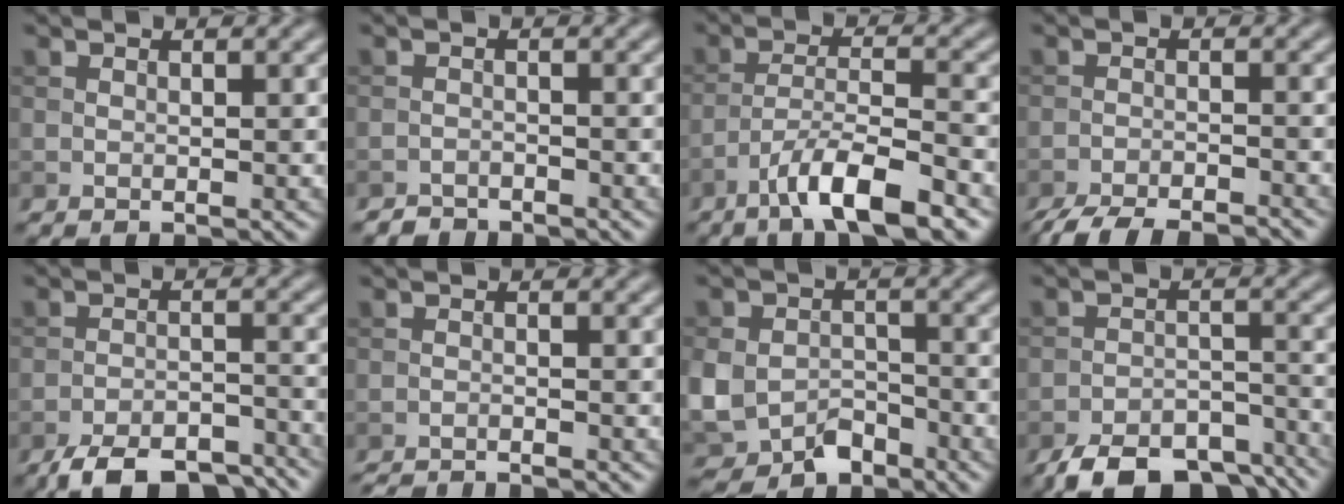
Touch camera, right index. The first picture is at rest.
{"total": 1.6, "force": [-1.5, 0.4, -0.1], "torque": [0.006, 0.003, -0.029]}
{"total": 7.2, "force": [-4.9, 1.5, 5.0], "torque": [-0.083, 0.006, -0.087]}
{"total": 7.6, "force": [-7.0, 1.3, 2.6], "torque": [-0.045, -0.016, -0.107]}
{"total": 9.0, "force": [-7.5, 2.9, 4.0], "torque": [-0.058, -0.014, -0.114]}
{"total": 3.2, "force": [-3.1, 0.3, 0.8], "torque": [-0.016, -0.011, -0.050]}
{"total": 5.9, "force": [-2.8, 4.3, 2.9], "torque": [-0.062, -0.019, -0.045]}
{"total": 9.6, "force": [-7.6, 3.7, 4.4], "torque": [-0.067, -0.017, -0.116]}